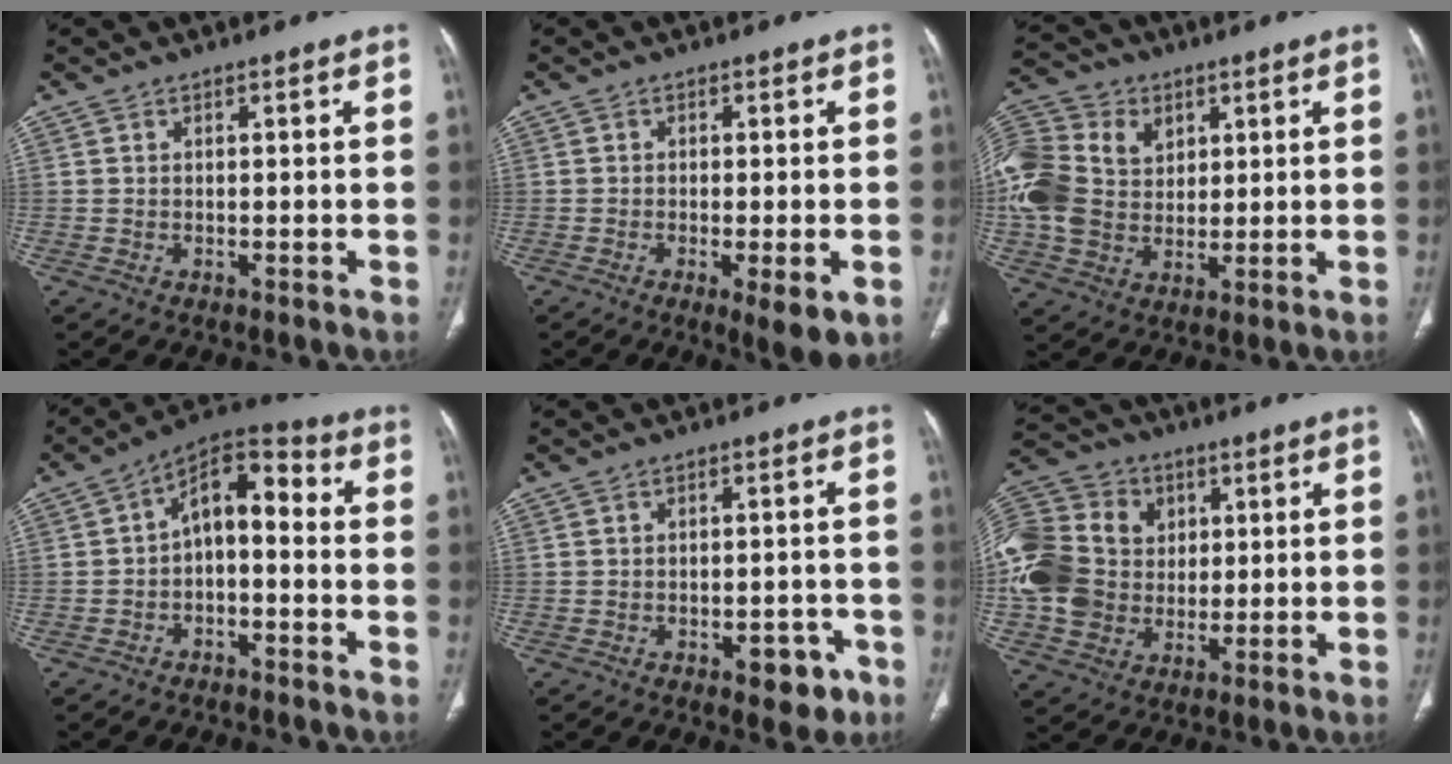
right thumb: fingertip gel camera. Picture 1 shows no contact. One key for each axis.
{"total": 5.9, "fx": -2.0, "fy": 1.5, "fz": 5.3, "tx": -0.080, "ty": -0.014, "tz": -0.029}
{"total": 19.4, "fx": 4.4, "fy": 15.0, "fz": 11.6, "tx": -0.260, "ty": 0.019, "tz": 0.084}
{"total": 10.4, "fx": -1.0, "fy": 5.9, "fz": 8.5, "tx": -0.109, "ty": 0.050, "tz": -0.029}
{"total": 5.8, "fx": -3.0, "fy": 3.1, "fz": 3.8, "tx": -0.024, "ty": 0.018, "tz": -0.033}
{"total": 21.4, "fx": 2.3, "fy": 17.6, "fz": 12.0, "tx": -0.266, "ty": 0.030, "tz": 0.045}